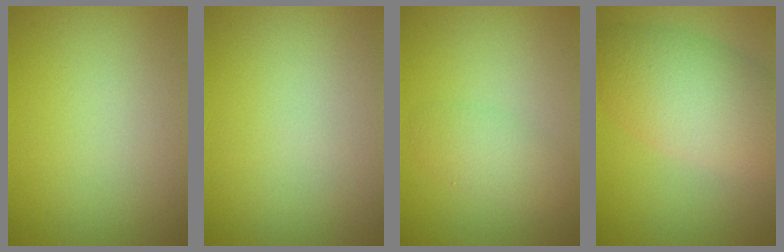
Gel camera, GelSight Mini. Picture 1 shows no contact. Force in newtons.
{"total": 0.0}
{"total": 2.4, "press": 2.4, "slide": 0.1}
{"total": 8.1, "press": 8.1, "slide": 0.3}